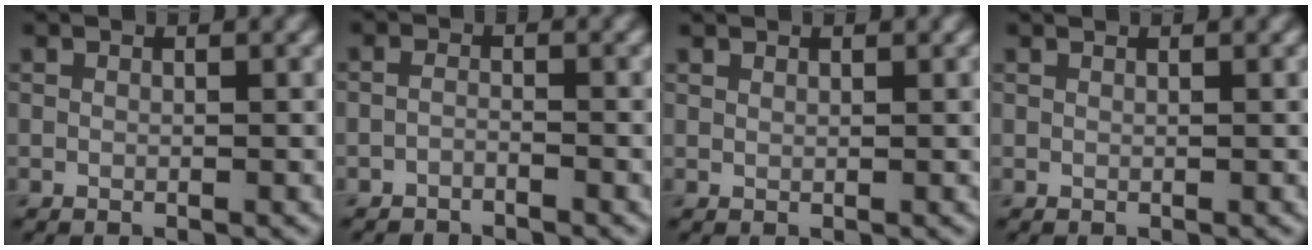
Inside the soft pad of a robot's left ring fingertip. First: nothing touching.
{"total": 1.1, "force": [-1.1, 0.3, 0.3], "torque": [-0.005, 0.001, -0.023]}
{"total": 0.9, "force": [0.8, 0.3, 0.2], "torque": [-0.004, 0.000, 0.017]}
{"total": 0.6, "force": [0.6, 0.1, 0.3], "torque": [-0.001, -0.002, 0.004]}